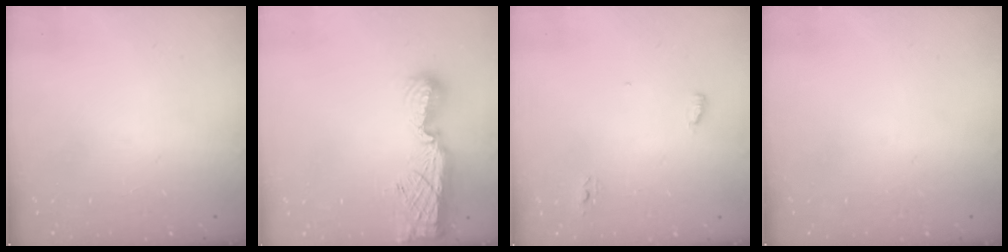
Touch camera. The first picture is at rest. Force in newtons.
{"total": 11.0, "press": 11.0, "slide": 1.0}
{"total": 4.3, "press": 4.0, "slide": 1.6}
{"total": 0.0}